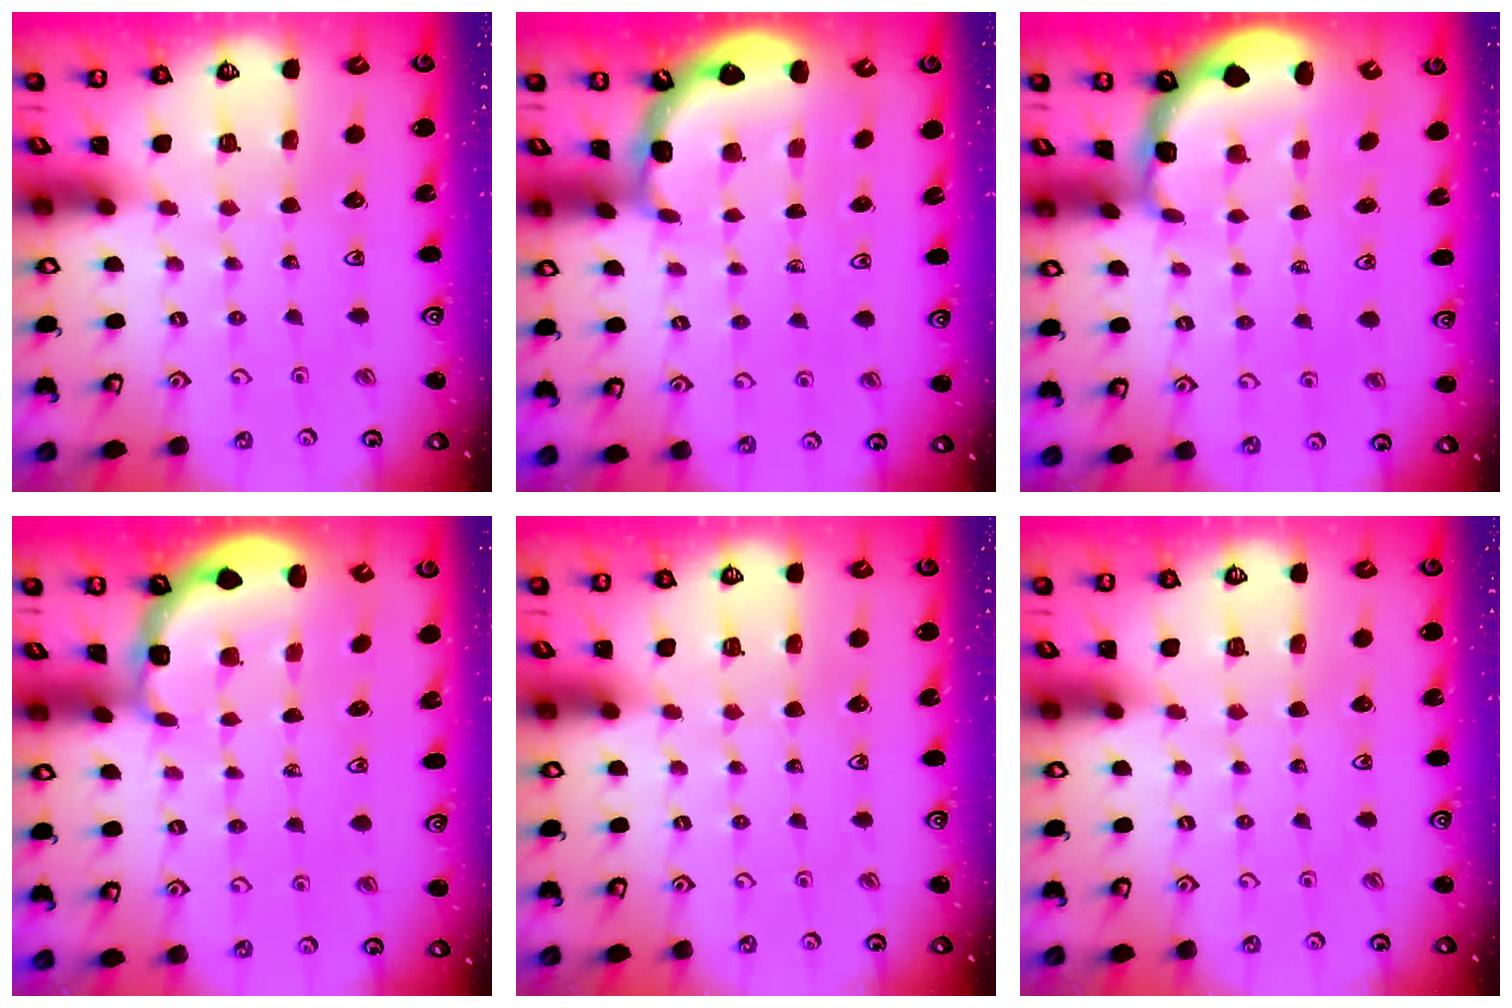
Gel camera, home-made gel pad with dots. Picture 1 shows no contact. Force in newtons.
{"total": 2.0, "press": 2.0, "slide": 0.2}
{"total": 1.8, "press": 1.7, "slide": 0.5}
{"total": 1.8, "press": 1.4, "slide": 1.1}
{"total": 0.0}
{"total": 0.0}